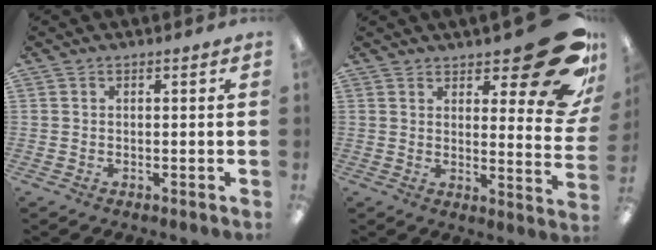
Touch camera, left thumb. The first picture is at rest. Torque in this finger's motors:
{"motor_torque": [2.44, 2.13, 1.24, -1.53, 0.06]}